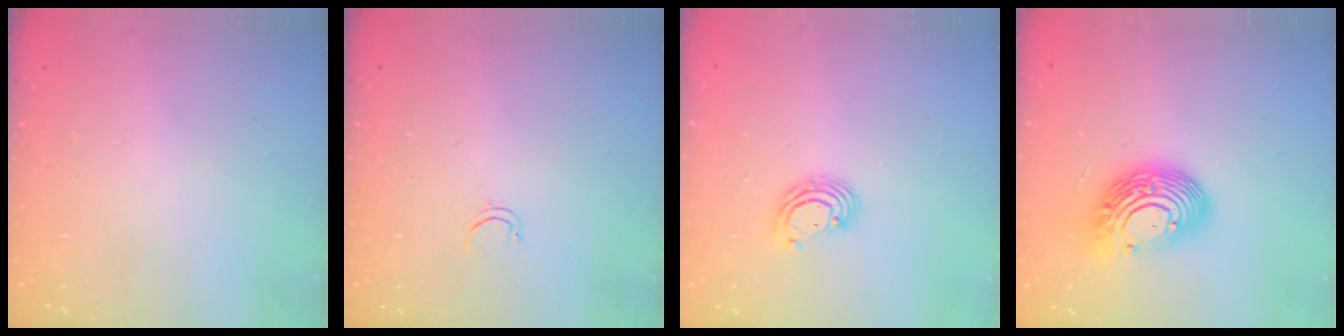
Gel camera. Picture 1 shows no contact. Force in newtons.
{"total": 2.6, "press": 2.5, "slide": 0.4}
{"total": 5.3, "press": 5.3, "slide": 0.2}
{"total": 15.1, "press": 15.1, "slide": 1.4}